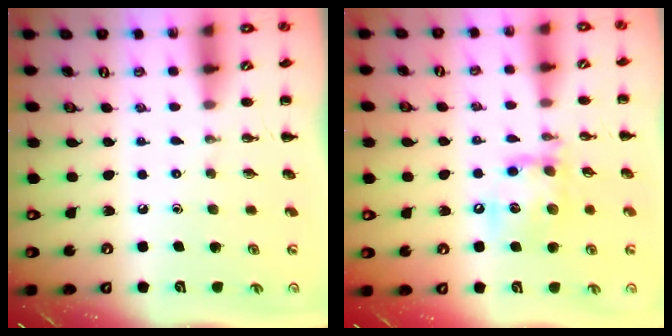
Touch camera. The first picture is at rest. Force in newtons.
{"total": 14.1, "press": 13.9, "slide": 1.9}